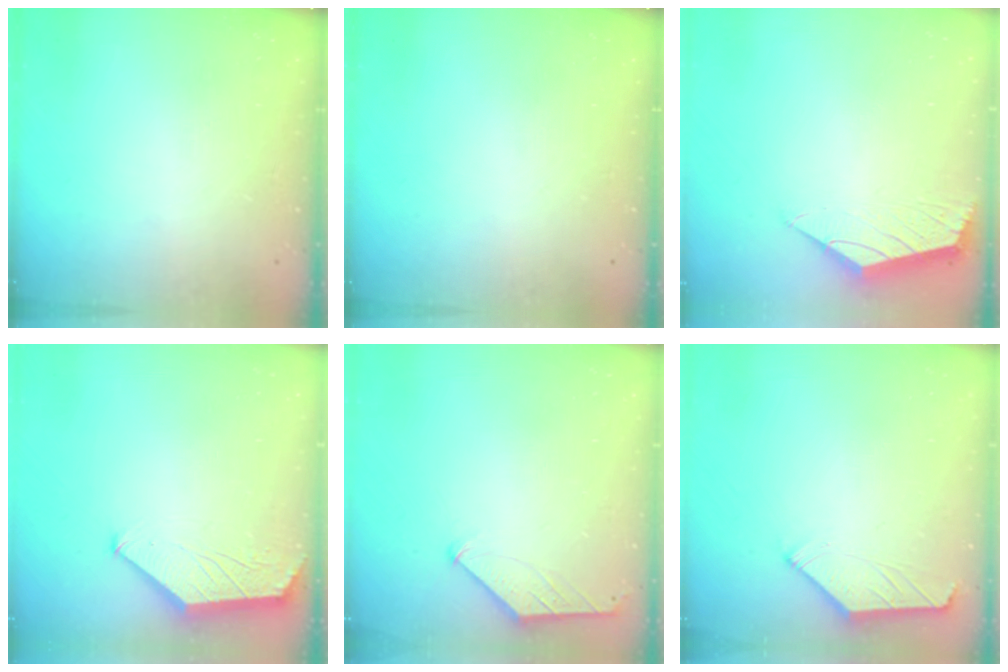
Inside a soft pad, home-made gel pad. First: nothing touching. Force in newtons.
{"total": 0.0}
{"total": 1.5, "press": 1.4, "slide": 0.5}
{"total": 1.6, "press": 1.6, "slide": 0.3}
{"total": 0.5, "press": 0.4, "slide": 0.3}
{"total": 2.0, "press": 1.9, "slide": 0.5}